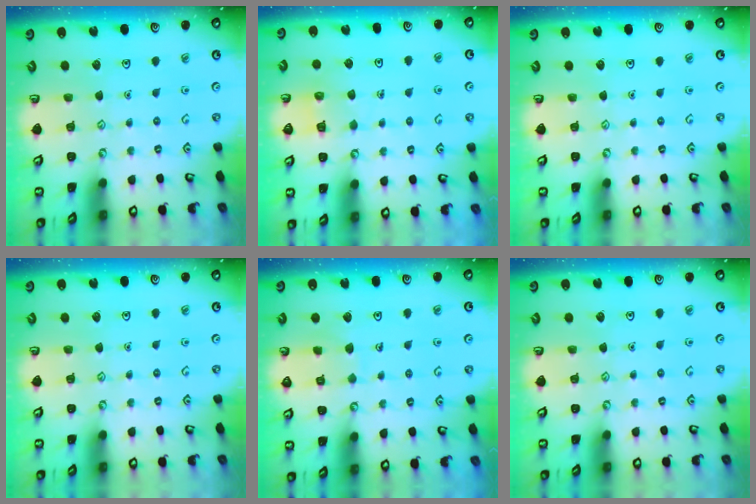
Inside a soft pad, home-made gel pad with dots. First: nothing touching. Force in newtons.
{"total": 4.1, "press": 4.1, "slide": 0.4}
{"total": 0.0}
{"total": 0.0}
{"total": 6.4, "press": 6.4, "slide": 0.3}
{"total": 0.0}